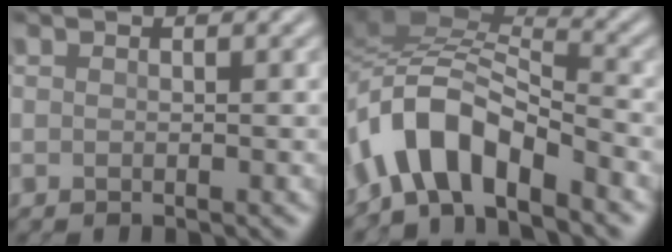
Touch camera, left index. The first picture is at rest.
{"total": 8.4, "force": [-4.7, 3.6, 6.0], "torque": [-0.102, 0.014, -0.101]}